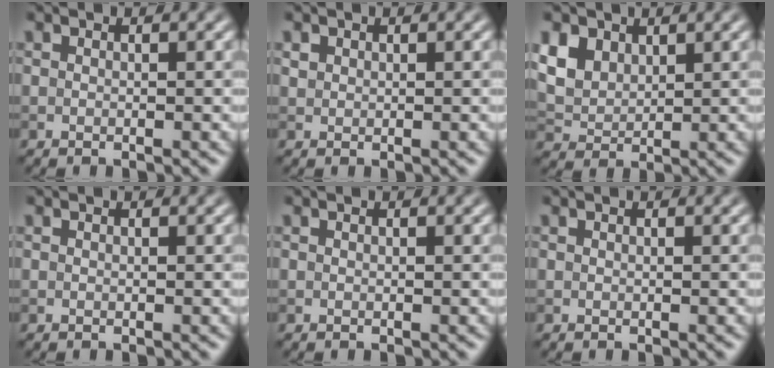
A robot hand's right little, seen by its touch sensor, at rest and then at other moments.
{"total": 0.7, "force": [0.4, 0.6, 0.1], "torque": [-0.001, -0.001, 0.009]}
{"total": 5.6, "force": [2.8, 3.9, 2.9], "torque": [-0.094, 0.011, 0.061]}
{"total": 0.0}
{"total": 0.0}
{"total": 0.0}